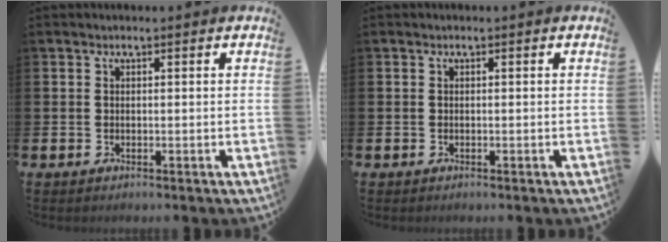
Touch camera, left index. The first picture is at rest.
{"total": 0.0}